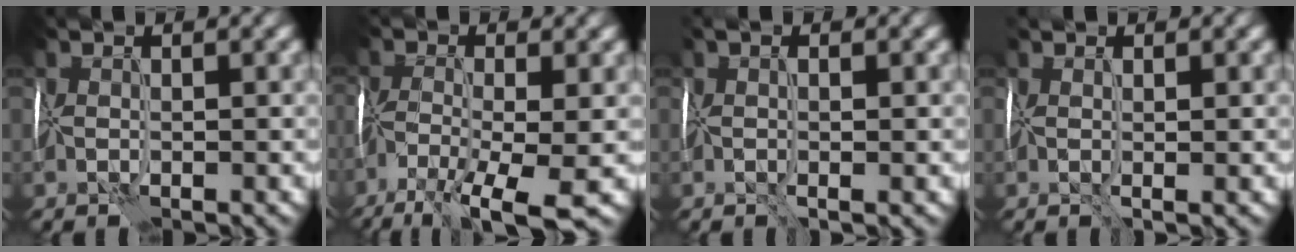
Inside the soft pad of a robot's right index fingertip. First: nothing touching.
{"total": 8.5, "force": [-5.7, 2.3, 5.9], "torque": [-0.129, -0.011, -0.105]}
{"total": 1.1, "force": [0.2, 0.3, 1.0], "torque": [-0.013, 0.006, -0.001]}
{"total": 0.9, "force": [0.5, 0.4, 0.7], "torque": [-0.011, 0.002, 0.008]}